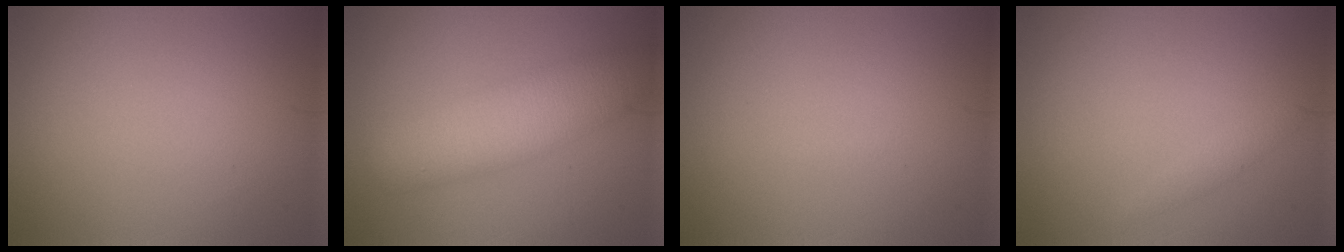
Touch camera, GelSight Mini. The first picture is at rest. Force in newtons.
{"total": 5.8, "press": 5.8, "slide": 0.1}
{"total": 0.0}
{"total": 0.8, "press": 0.8, "slide": 0.1}